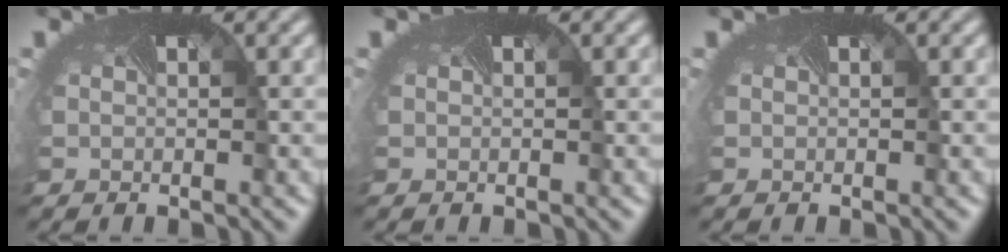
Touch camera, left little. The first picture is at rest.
{"total": 0.0}
{"total": 0.0}